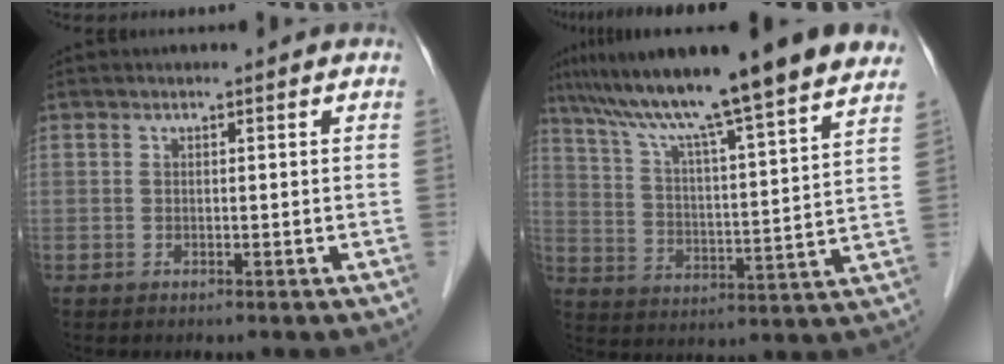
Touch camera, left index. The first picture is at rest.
{"total": 22.0, "force": [17.4, 0.2, 13.4], "torque": [-0.219, 0.021, 0.259]}